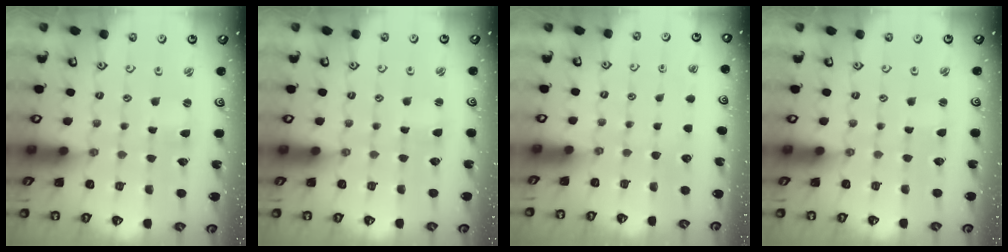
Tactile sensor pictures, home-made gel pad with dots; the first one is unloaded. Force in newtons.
{"total": 0.9, "press": 0.9, "slide": 0.1}
{"total": 0.0}
{"total": 0.0}